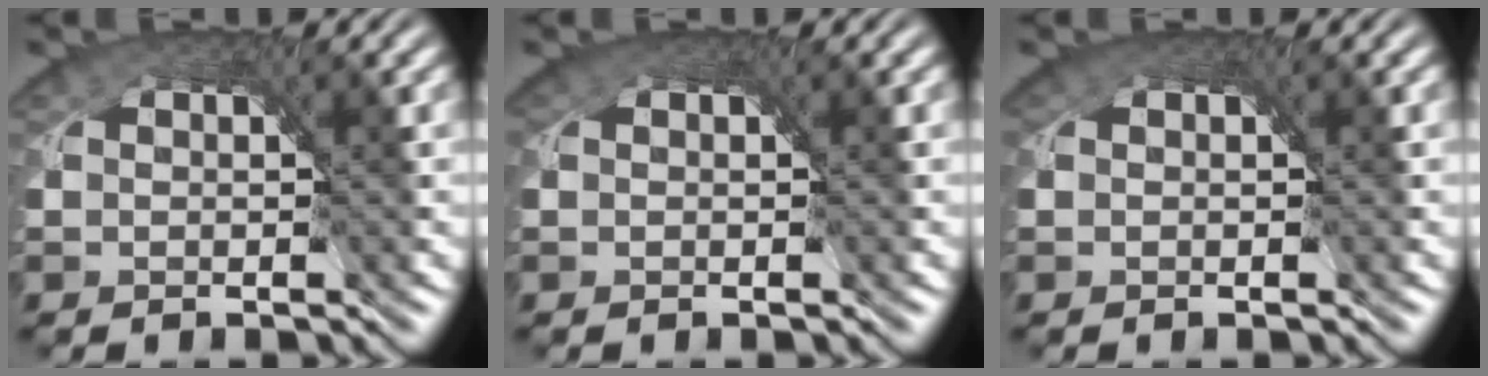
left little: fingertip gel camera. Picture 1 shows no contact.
{"total": 1.6, "force": [0.5, 1.4, 0.6], "torque": [-0.016, 0.000, 0.003]}
{"total": 1.4, "force": [0.5, 1.2, 0.6], "torque": [-0.013, 0.000, 0.004]}